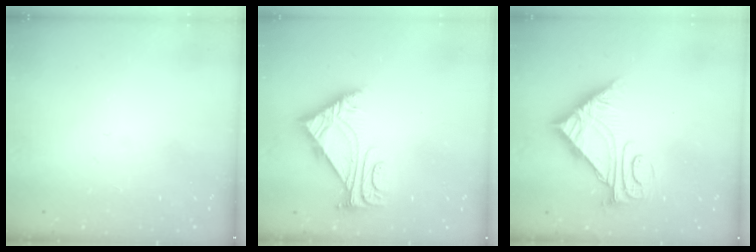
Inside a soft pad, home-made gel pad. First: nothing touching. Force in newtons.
{"total": 6.1, "press": 6.0, "slide": 1.1}
{"total": 9.0, "press": 8.9, "slide": 0.9}